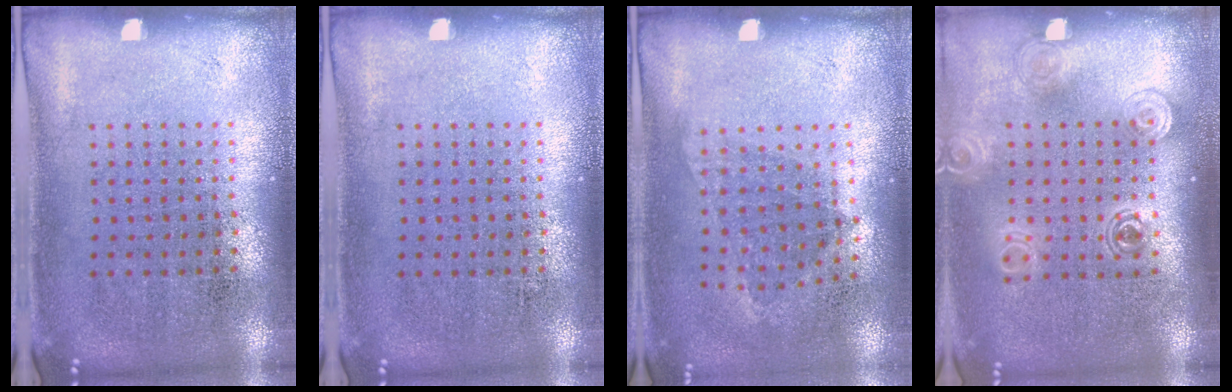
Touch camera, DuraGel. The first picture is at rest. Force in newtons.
{"total": 0.0}
{"total": 0.9, "press": 0.7, "slide": 0.6}
{"total": 1.4, "press": 1.2, "slide": 0.7}